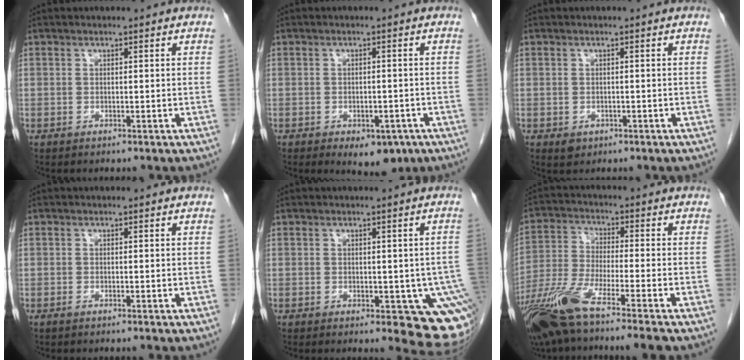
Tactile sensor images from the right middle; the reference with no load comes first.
{"total": 6.1, "force": [-3.6, 3.2, 3.7], "torque": [-0.036, 0.001, -0.043]}
{"total": 1.5, "force": [-0.7, 1.1, 0.7], "torque": [-0.011, 0.001, -0.001]}
{"total": 0.6, "force": [-0.4, -0.1, 0.4], "torque": [-0.008, -0.001, -0.009]}
{"total": 10.2, "force": [-3.3, 3.8, 8.9], "torque": [-0.098, -0.008, -0.032]}
{"total": 14.0, "force": [-9.9, -0.5, 9.8], "torque": [-0.202, -0.039, -0.183]}